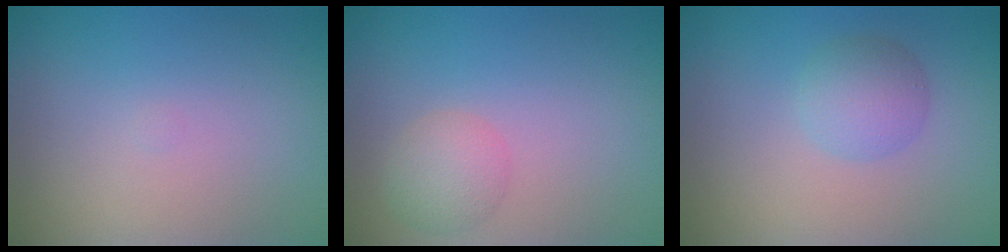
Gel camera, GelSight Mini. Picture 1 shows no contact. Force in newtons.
{"total": 2.5, "press": 2.5, "slide": 0.1}
{"total": 2.8, "press": 2.8, "slide": 0.1}